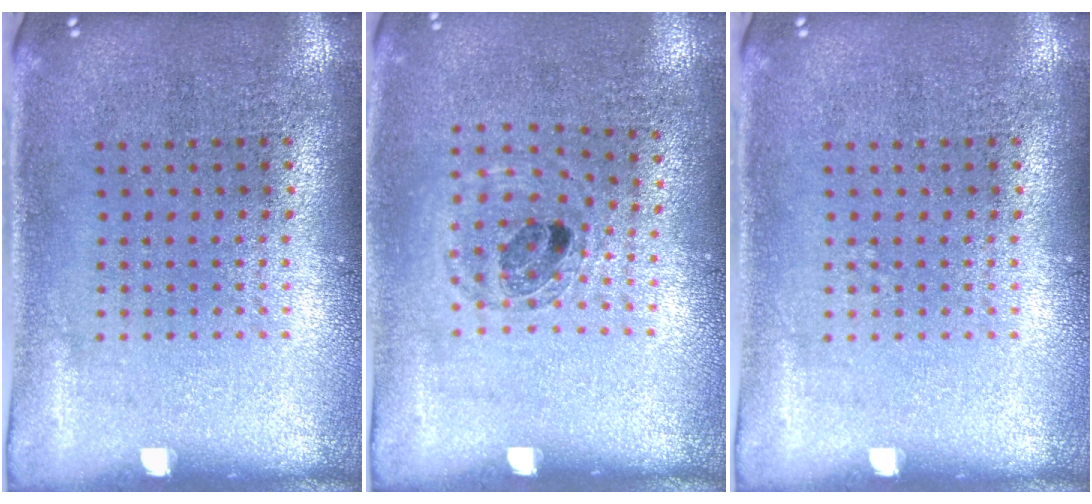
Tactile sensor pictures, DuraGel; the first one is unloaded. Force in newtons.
{"total": 0.8, "press": 0.8, "slide": 0.2}
{"total": 0.0}